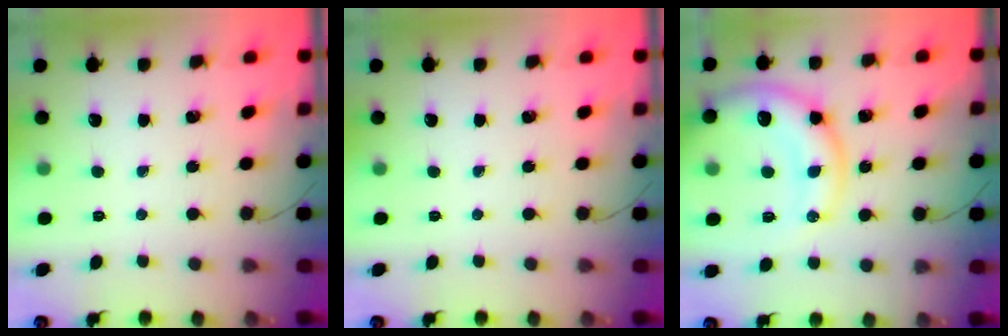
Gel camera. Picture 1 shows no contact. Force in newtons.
{"total": 0.0}
{"total": 16.3, "press": 16.1, "slide": 2.4}